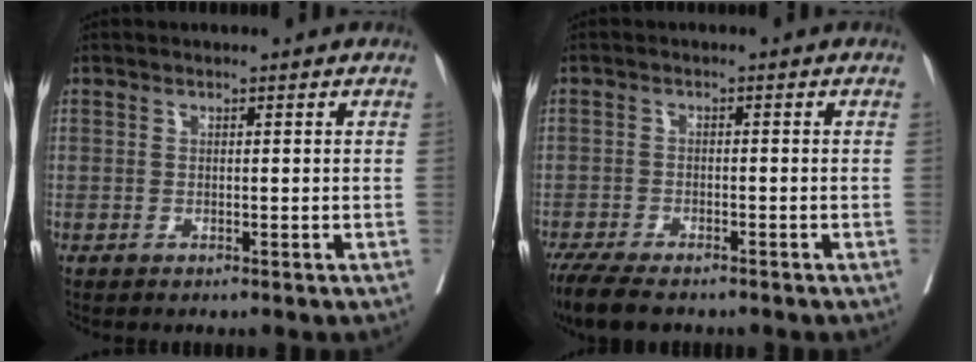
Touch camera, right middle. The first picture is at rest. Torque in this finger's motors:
{"motor_torque": [0.60, -0.59, 0.07, 0.02]}